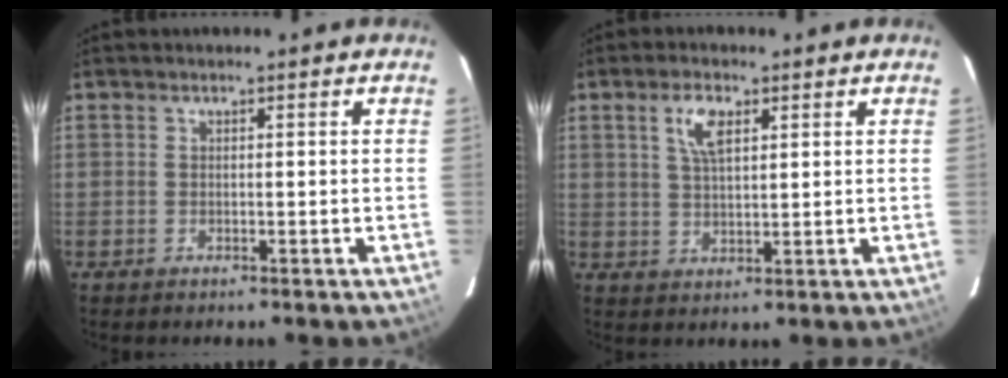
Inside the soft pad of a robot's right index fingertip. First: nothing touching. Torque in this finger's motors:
{"motor_torque": [0.58, 0.44, 0.21, 0.09]}